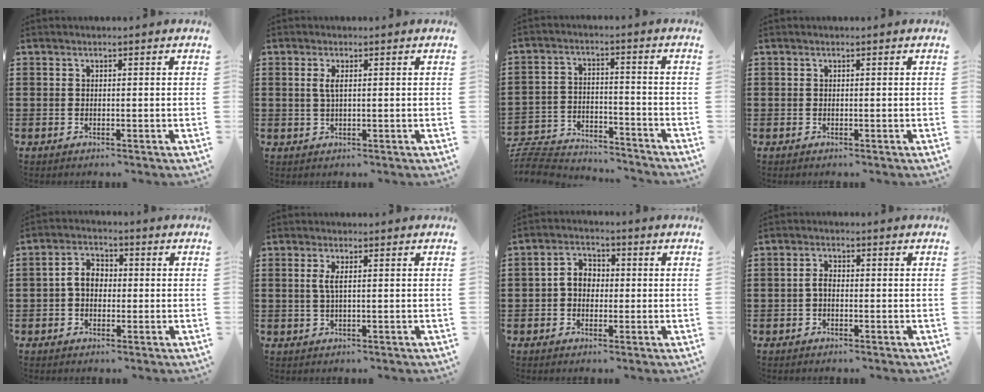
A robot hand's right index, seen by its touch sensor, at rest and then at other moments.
{"total": 2.0, "force": [0.4, 0.1, 1.9], "torque": [-0.040, -0.001, 0.006]}
{"total": 7.2, "force": [-7.1, 1.0, 1.3], "torque": [-0.039, 0.005, -0.142]}
{"total": 0.0}
{"total": 4.2, "force": [-0.3, 2.9, 3.1], "torque": [-0.069, 0.009, -0.010]}
{"total": 2.1, "force": [0.3, 0.3, 2.0], "torque": [-0.049, -0.004, 0.001]}
{"total": 3.9, "force": [-0.2, 2.8, 2.7], "torque": [-0.057, 0.011, -0.006]}
{"total": 2.0, "force": [-0.6, 1.0, 1.6], "torque": [-0.038, -0.001, -0.013]}